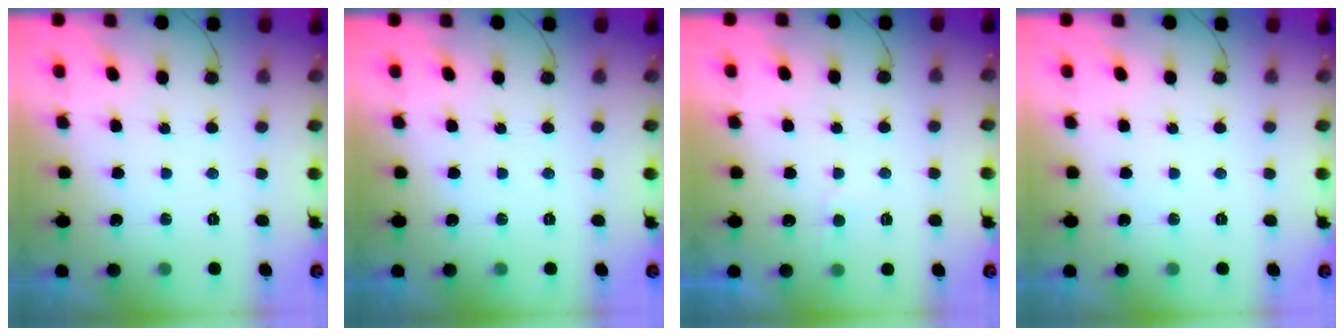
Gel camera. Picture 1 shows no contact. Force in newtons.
{"total": 0.0}
{"total": 3.0, "press": 3.0, "slide": 0.3}
{"total": 0.0}